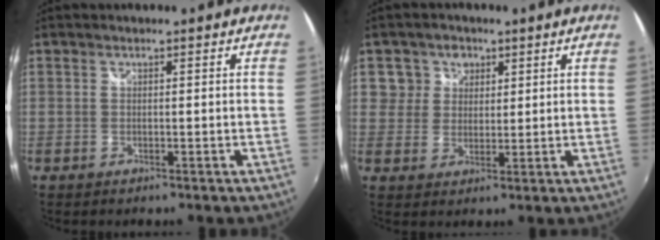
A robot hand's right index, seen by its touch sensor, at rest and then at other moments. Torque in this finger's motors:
{"motor_torque": [0.01, 0.02, 0.11, 0.01]}